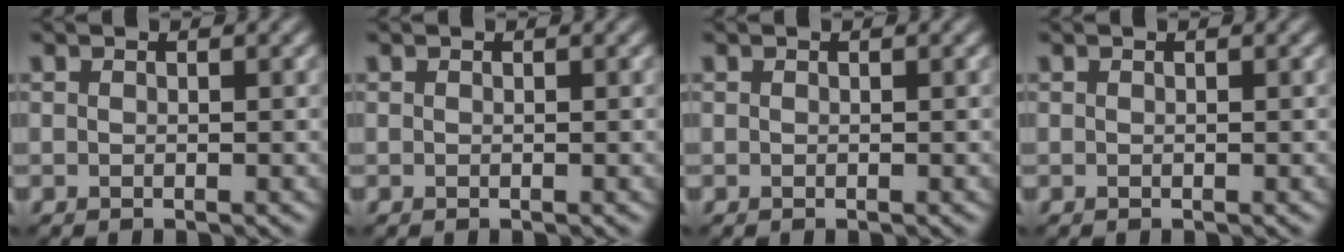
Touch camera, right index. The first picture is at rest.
{"total": 0.0}
{"total": 0.0}
{"total": 0.0}